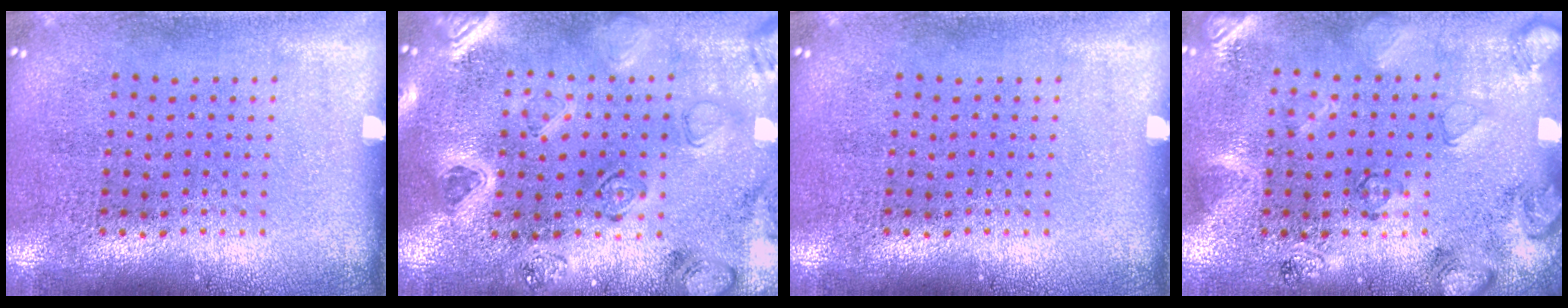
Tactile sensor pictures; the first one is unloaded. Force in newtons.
{"total": 1.8, "press": 1.7, "slide": 0.2}
{"total": 0.0}
{"total": 2.5, "press": 1.8, "slide": 1.8}